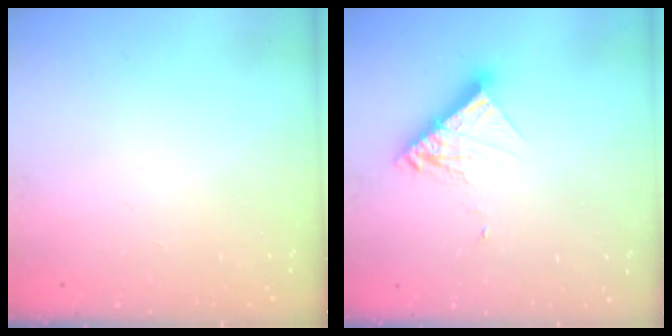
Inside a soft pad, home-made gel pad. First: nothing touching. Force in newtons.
{"total": 10.2, "press": 10.2, "slide": 0.3}